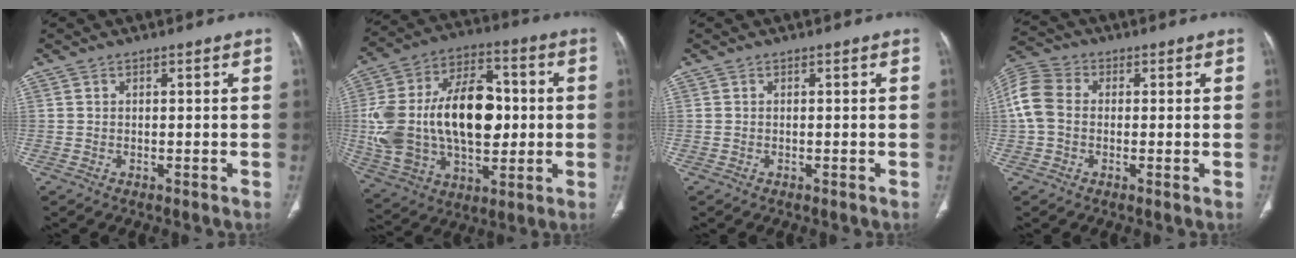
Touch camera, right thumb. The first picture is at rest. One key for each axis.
{"total": 26.5, "fx": 1.3, "fy": 16.0, "fz": 21.0, "tx": -0.388, "ty": 0.014, "tz": 0.034}
{"total": 0.0}
{"total": 8.2, "fx": 0.3, "fy": 6.0, "fz": 5.6, "tx": -0.119, "ty": 0.018, "tz": -0.006}